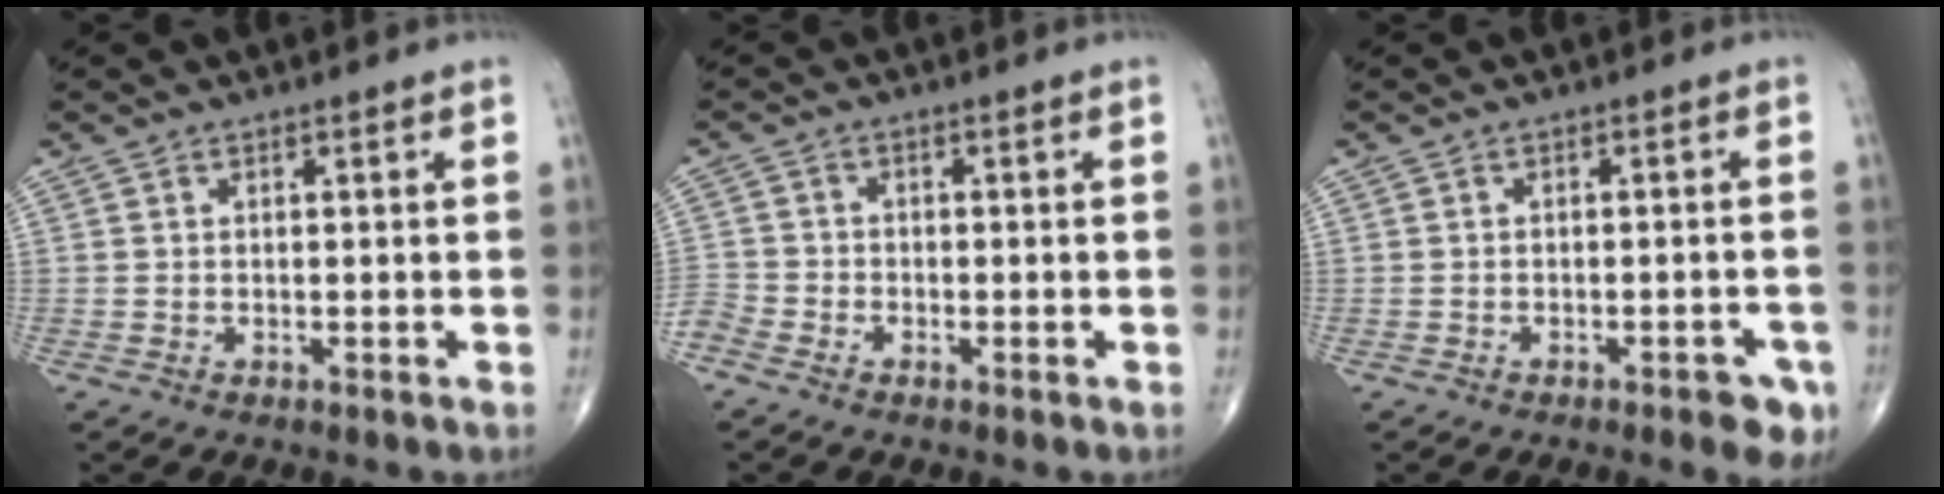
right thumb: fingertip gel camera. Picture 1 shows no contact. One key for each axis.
{"total": 3.3, "fx": -2.6, "fy": 1.9, "fz": 0.8, "tx": -0.018, "ty": 0.005, "tz": -0.060}
{"total": 5.3, "fx": -3.0, "fy": 2.0, "fz": 3.9, "tx": -0.035, "ty": 0.012, "tz": -0.035}